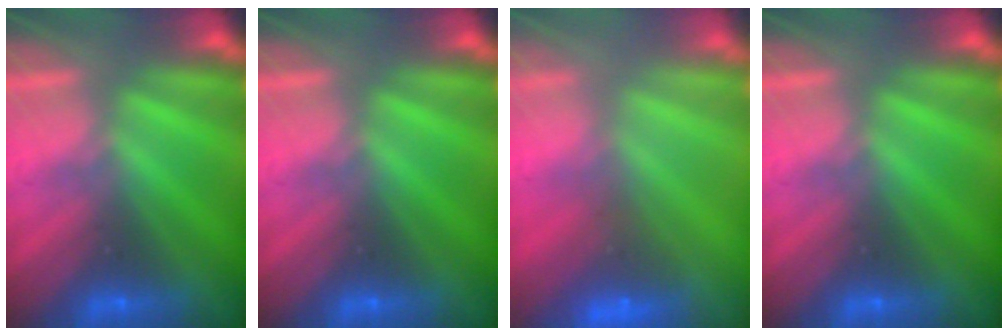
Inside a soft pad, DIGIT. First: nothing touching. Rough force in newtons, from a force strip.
{"total": 0.0}
{"total": 6.8}
{"total": 0.0}